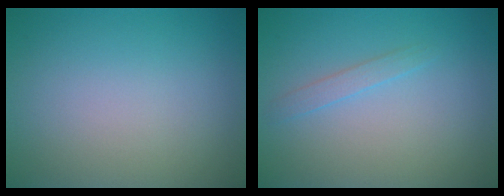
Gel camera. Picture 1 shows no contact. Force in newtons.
{"total": 1.1, "press": 1.1, "slide": 0.0}